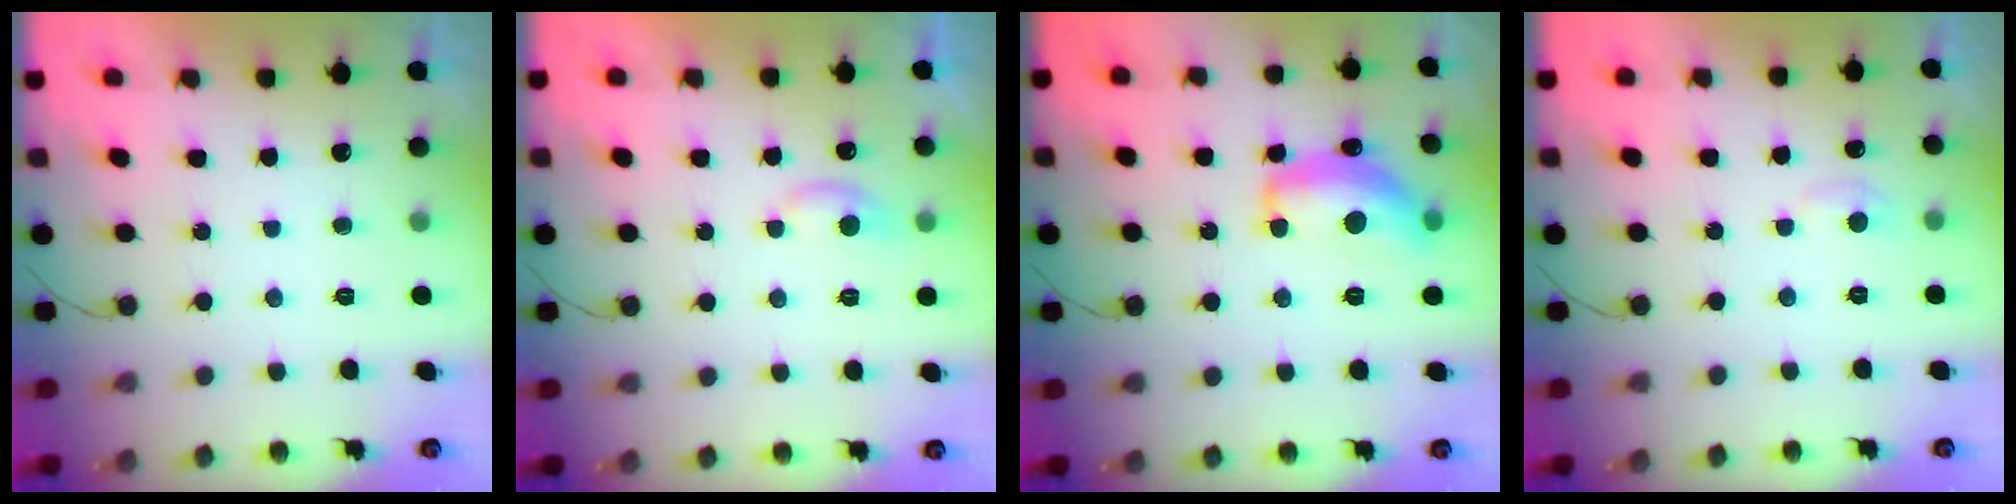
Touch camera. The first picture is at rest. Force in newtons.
{"total": 5.2, "press": 5.2, "slide": 0.7}
{"total": 13.9, "press": 13.8, "slide": 0.7}
{"total": 5.8, "press": 5.8, "slide": 0.7}